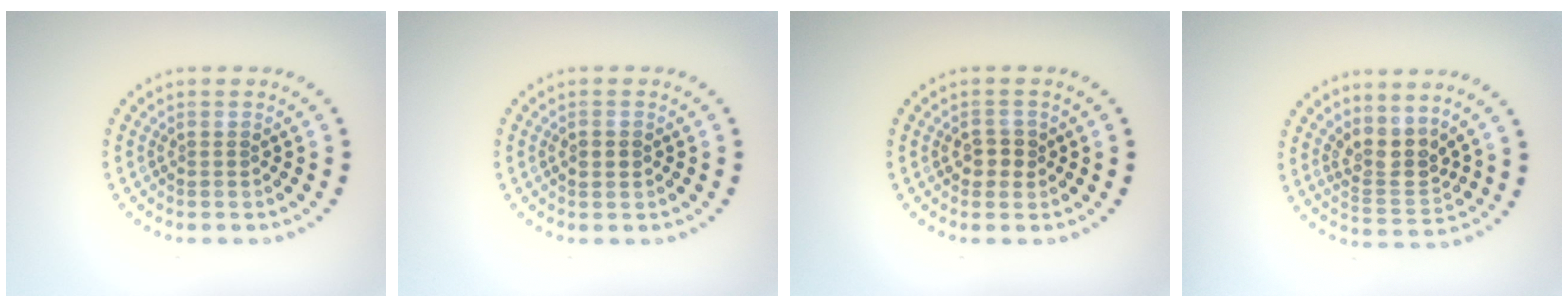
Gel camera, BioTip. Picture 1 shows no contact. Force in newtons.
{"total": 1.8, "press": 1.8, "slide": 0.2}
{"total": 2.0, "press": 1.9, "slide": 0.6}
{"total": 3.1, "press": 2.5, "slide": 1.8}